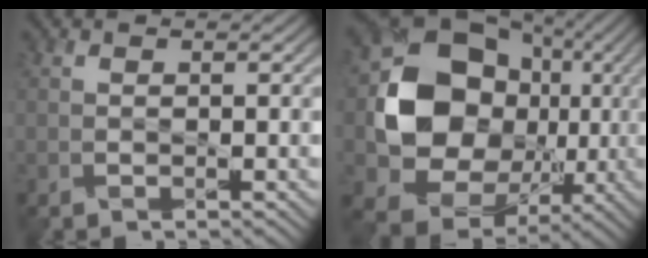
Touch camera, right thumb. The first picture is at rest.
{"total": 16.5, "force": [0.7, 13.7, 9.1], "torque": [-0.187, -0.022, 0.012]}